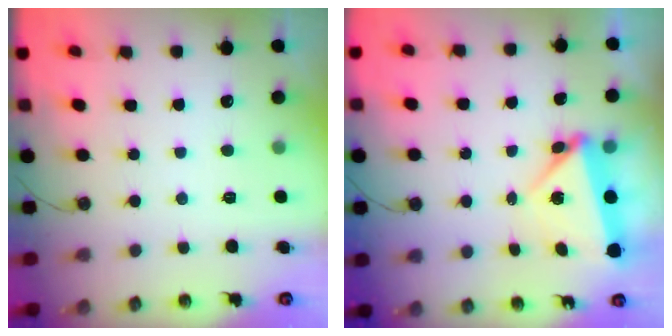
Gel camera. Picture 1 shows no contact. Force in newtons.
{"total": 5.5, "press": 5.4, "slide": 0.9}